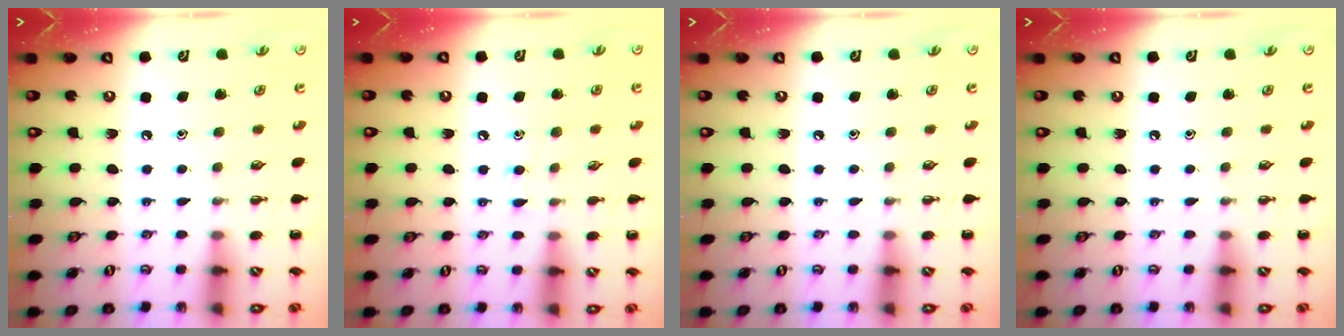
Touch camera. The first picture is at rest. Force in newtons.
{"total": 5.7, "press": 5.4, "slide": 1.8}
{"total": 0.0}
{"total": 0.0}